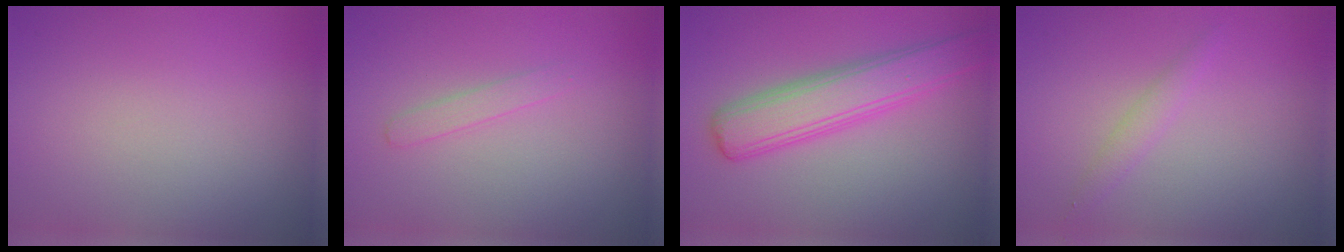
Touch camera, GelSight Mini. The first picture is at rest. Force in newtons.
{"total": 1.2, "press": 1.2, "slide": 0.0}
{"total": 5.3, "press": 5.3, "slide": 0.1}
{"total": 1.3, "press": 1.3, "slide": 0.1}